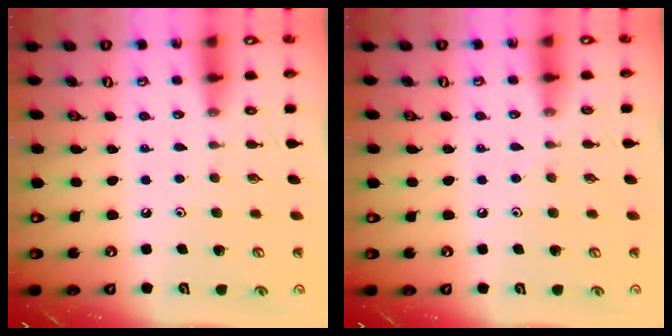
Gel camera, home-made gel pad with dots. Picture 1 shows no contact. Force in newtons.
{"total": 4.3, "press": 4.3, "slide": 0.3}